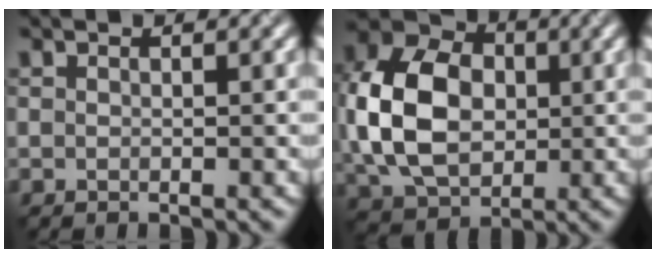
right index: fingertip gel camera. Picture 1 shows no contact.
{"total": 11.2, "force": [-0.3, 8.1, 7.7], "torque": [-0.181, 0.021, -0.005]}